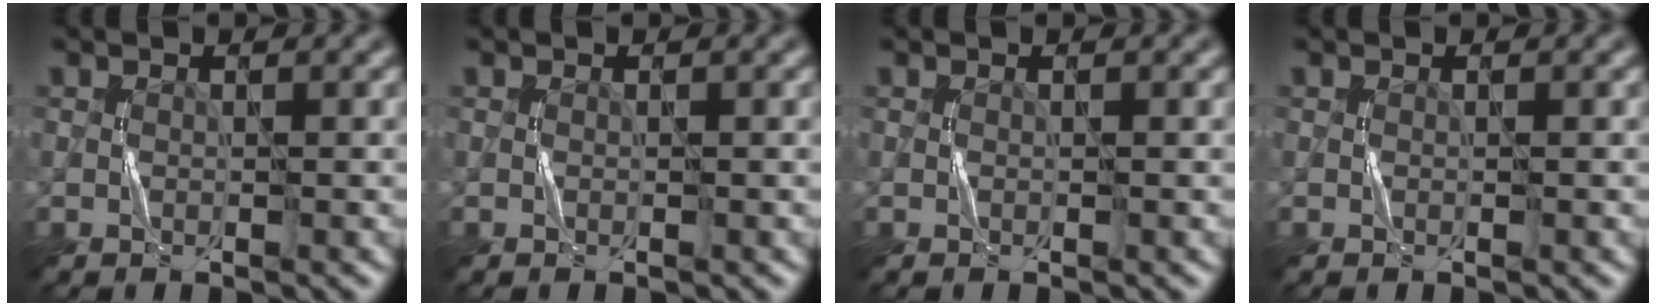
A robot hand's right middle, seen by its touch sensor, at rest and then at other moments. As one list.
[{"total": 0.0}, {"total": 0.0}, {"total": 0.0}]